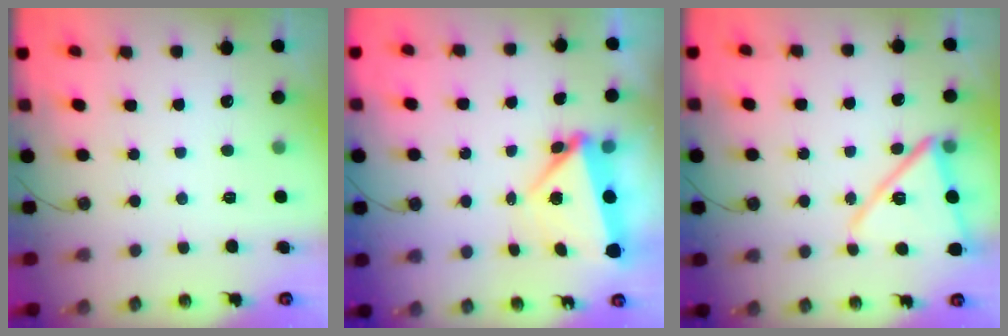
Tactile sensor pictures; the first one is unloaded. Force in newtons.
{"total": 5.7, "press": 5.7, "slide": 0.4}
{"total": 14.2, "press": 14.1, "slide": 1.2}